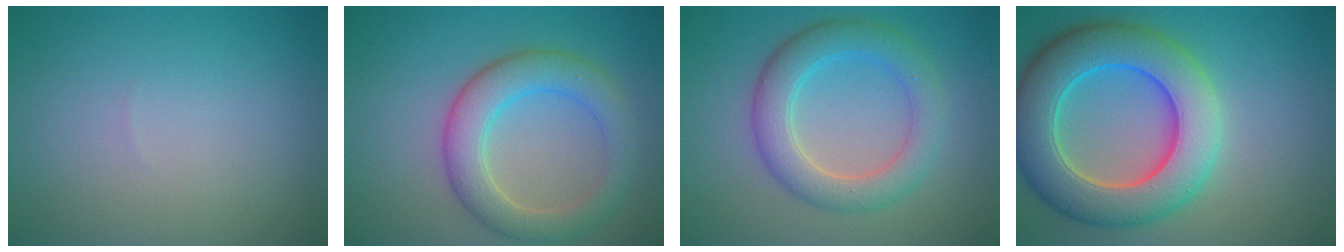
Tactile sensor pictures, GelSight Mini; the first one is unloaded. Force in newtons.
{"total": 5.4, "press": 5.4, "slide": 0.3}
{"total": 5.1, "press": 5.0, "slide": 0.4}
{"total": 10.1, "press": 10.1, "slide": 0.8}